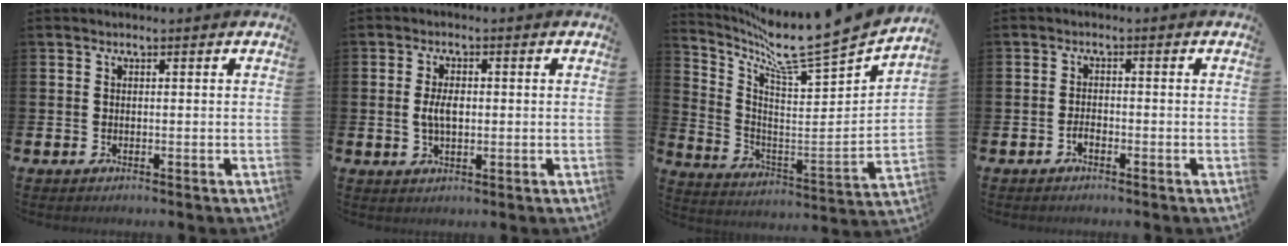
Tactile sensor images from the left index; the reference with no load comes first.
{"total": 3.4, "force": [0.1, 1.8, 3.0], "torque": [-0.058, 0.001, -0.005]}
{"total": 9.7, "force": [9.0, 0.0, 3.8], "torque": [-0.097, -0.090, 0.133]}
{"total": 1.3, "force": [-0.9, 0.5, 0.7], "torque": [-0.022, 0.001, -0.015]}